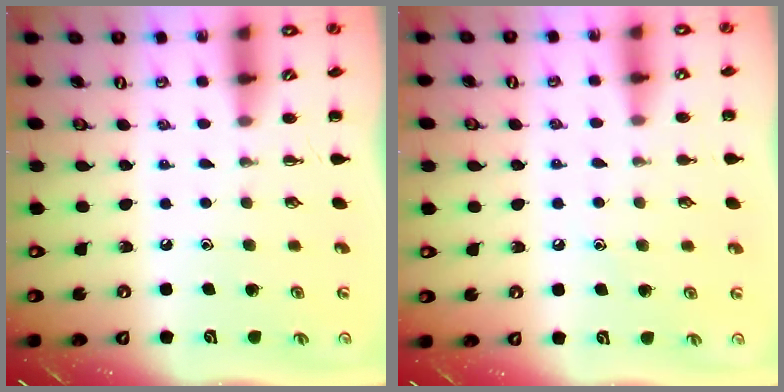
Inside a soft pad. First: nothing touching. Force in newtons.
{"total": 5.8, "press": 5.6, "slide": 1.6}